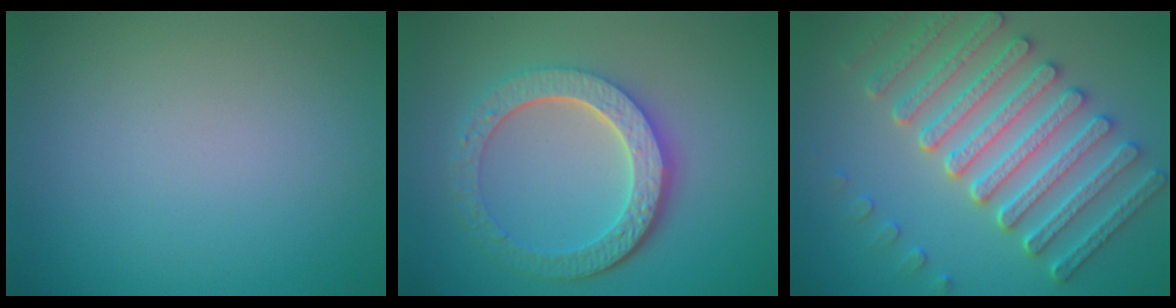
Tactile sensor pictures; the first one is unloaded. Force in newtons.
{"total": 6.0, "press": 4.5, "slide": 4.0}
{"total": 7.3, "press": 6.3, "slide": 3.6}